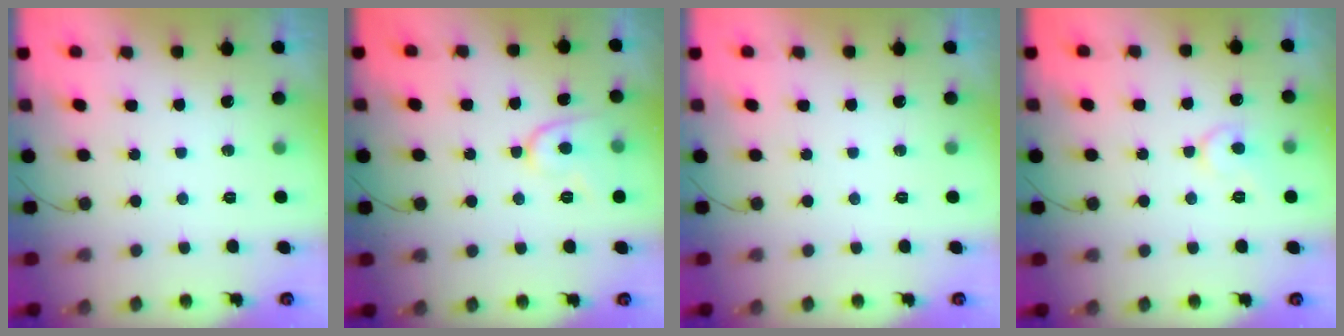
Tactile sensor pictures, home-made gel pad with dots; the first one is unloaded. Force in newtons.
{"total": 8.4, "press": 8.3, "slide": 1.0}
{"total": 0.0}
{"total": 6.7, "press": 6.6, "slide": 0.7}